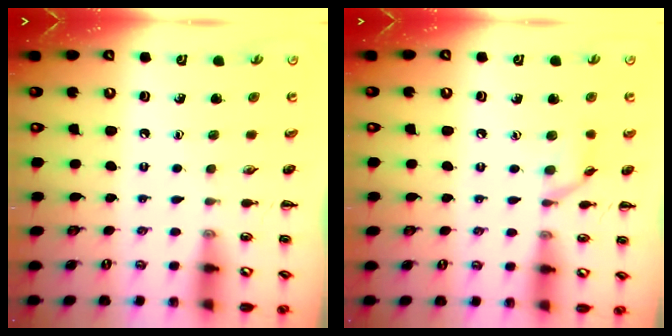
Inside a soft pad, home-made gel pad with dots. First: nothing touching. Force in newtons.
{"total": 7.4, "press": 7.3, "slide": 0.8}